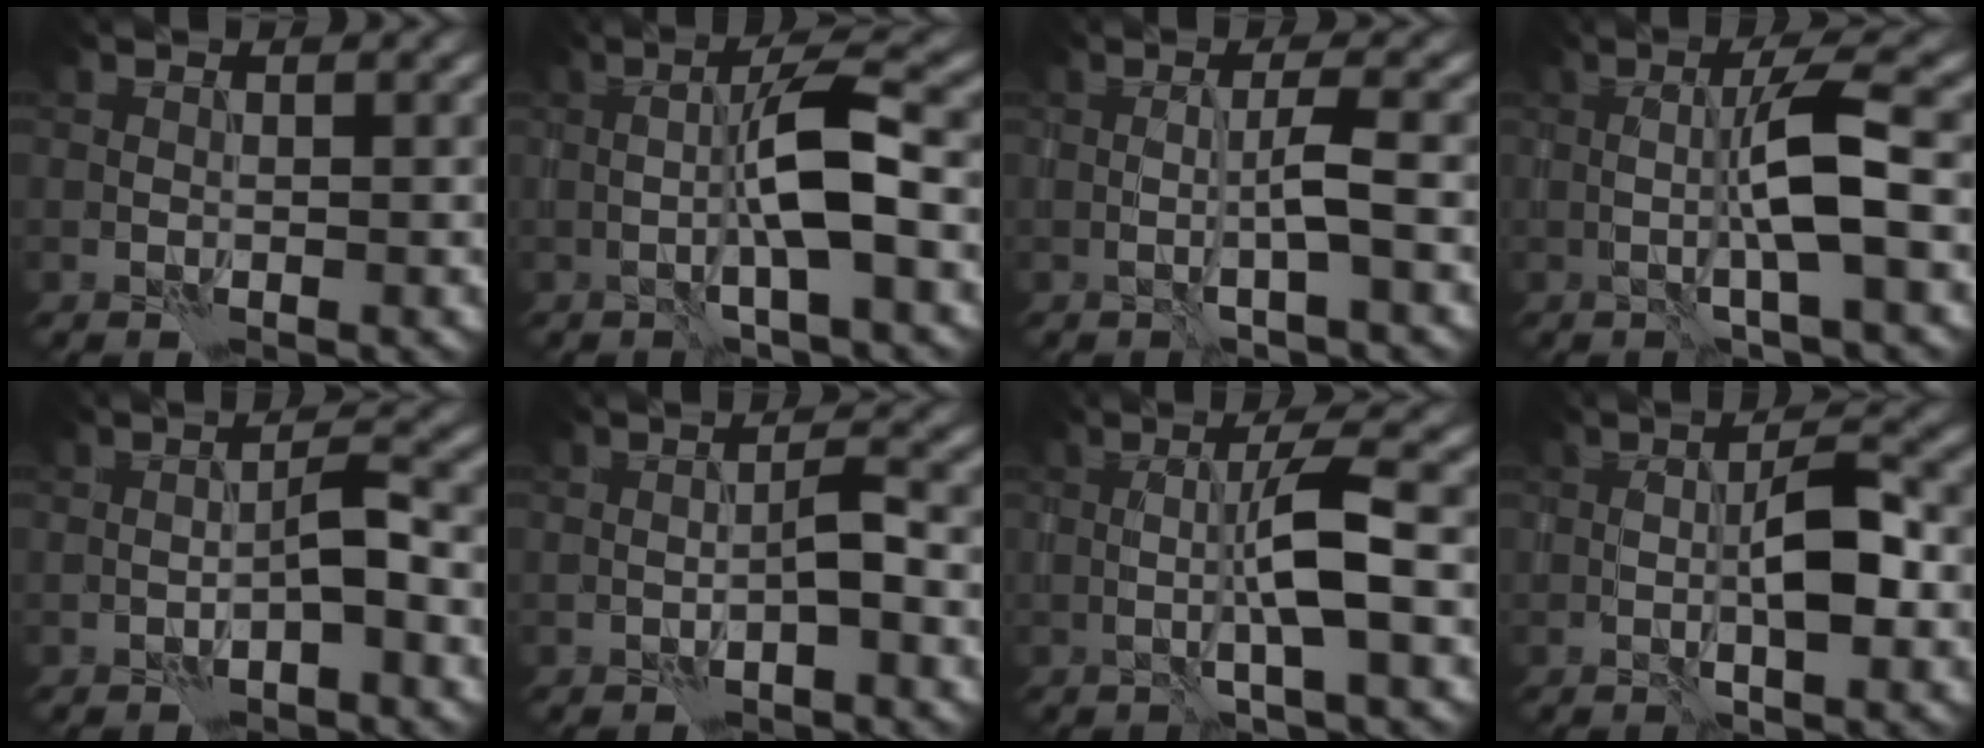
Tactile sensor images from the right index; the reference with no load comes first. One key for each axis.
{"total": 4.1, "fx": 0.2, "fy": 0.2, "fz": 4.1, "tx": -0.092, "ty": 0.007, "tz": -0.009}
{"total": 1.4, "fx": 0.2, "fy": -0.4, "fz": 1.3, "tx": -0.041, "ty": -0.004, "tz": -0.010}
{"total": 3.9, "fx": 0.5, "fy": 0.0, "fz": 3.8, "tx": -0.088, "ty": 0.000, "tz": -0.003}
{"total": 1.3, "fx": -0.3, "fy": -0.4, "fz": 1.2, "tx": -0.040, "ty": 0.004, "tz": -0.015}
{"total": 1.0, "fx": -0.1, "fy": -0.4, "fz": 0.9, "tx": -0.035, "ty": 0.001, "tz": -0.012}
{"total": 3.2, "fx": 0.5, "fy": -0.1, "fz": 3.2, "tx": -0.076, "ty": -0.002, "tz": -0.004}
{"total": 3.2, "fx": 0.1, "fy": 0.5, "fz": 3.1, "tx": -0.077, "ty": 0.000, "tz": -0.007}